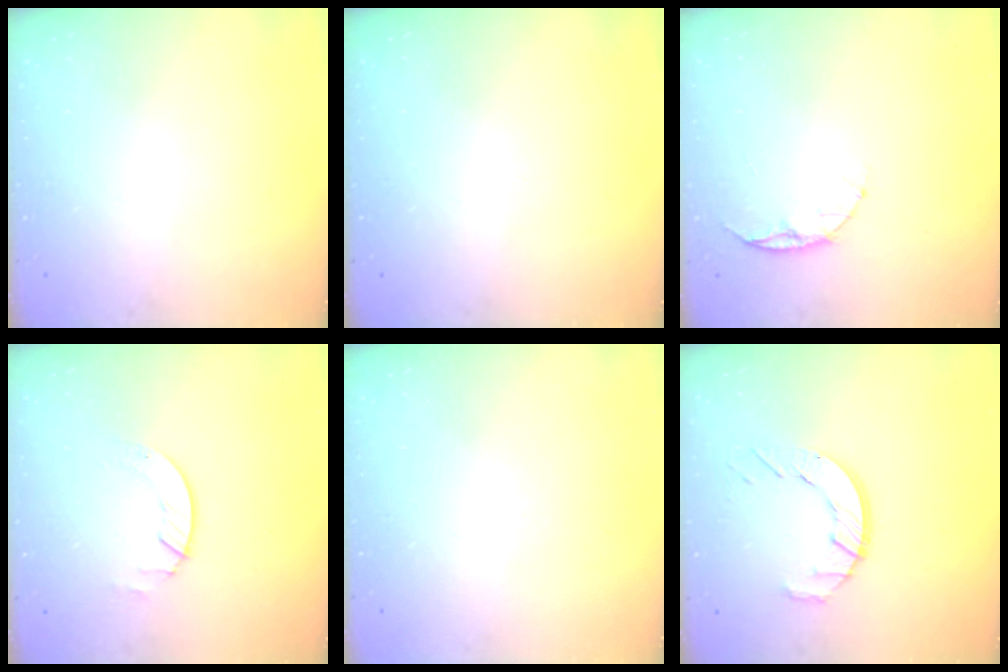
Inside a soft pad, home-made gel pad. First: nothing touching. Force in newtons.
{"total": 0.0}
{"total": 5.9, "press": 5.8, "slide": 0.7}
{"total": 2.0, "press": 2.0, "slide": 0.2}
{"total": 0.0}
{"total": 7.4, "press": 7.4, "slide": 0.5}